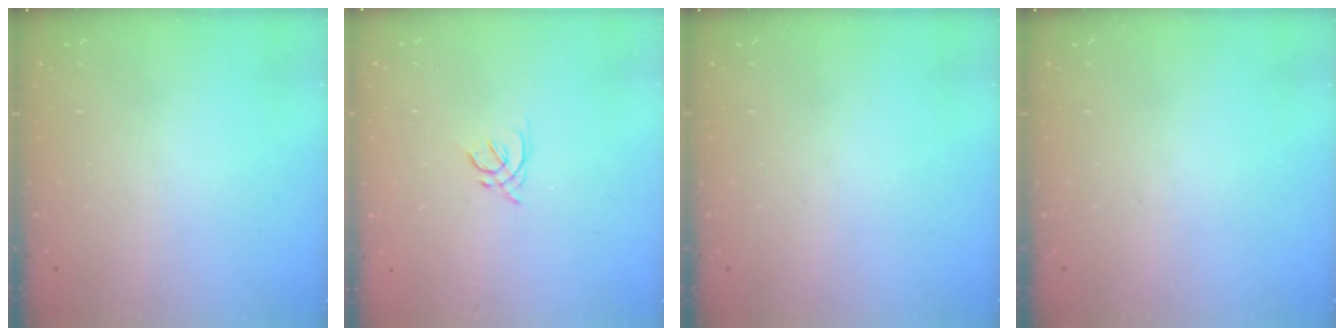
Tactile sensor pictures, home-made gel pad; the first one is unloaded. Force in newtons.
{"total": 2.7, "press": 2.7, "slide": 0.3}
{"total": 0.0}
{"total": 0.0}